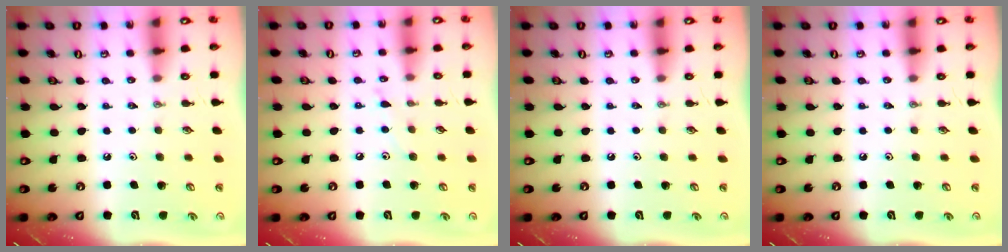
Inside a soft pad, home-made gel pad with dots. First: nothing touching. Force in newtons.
{"total": 5.5, "press": 5.5, "slide": 0.4}
{"total": 0.0}
{"total": 0.0}